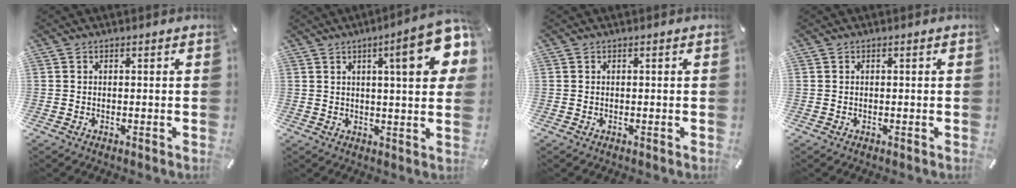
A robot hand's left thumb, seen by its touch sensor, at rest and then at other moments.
{"total": 16.3, "force": [6.2, 3.8, 14.6], "torque": [-0.200, -0.025, 0.087]}
{"total": 0.0}
{"total": 0.0}